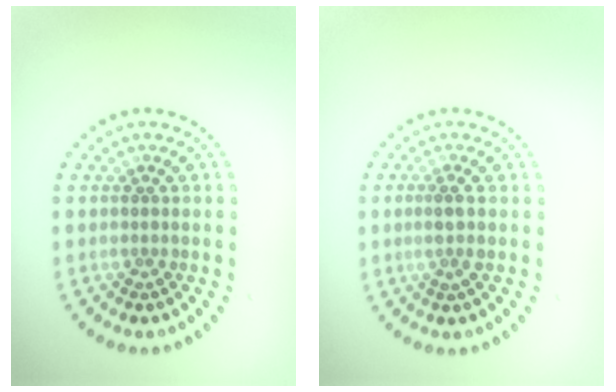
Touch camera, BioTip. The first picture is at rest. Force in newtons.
{"total": 1.4, "press": 1.1, "slide": 0.8}